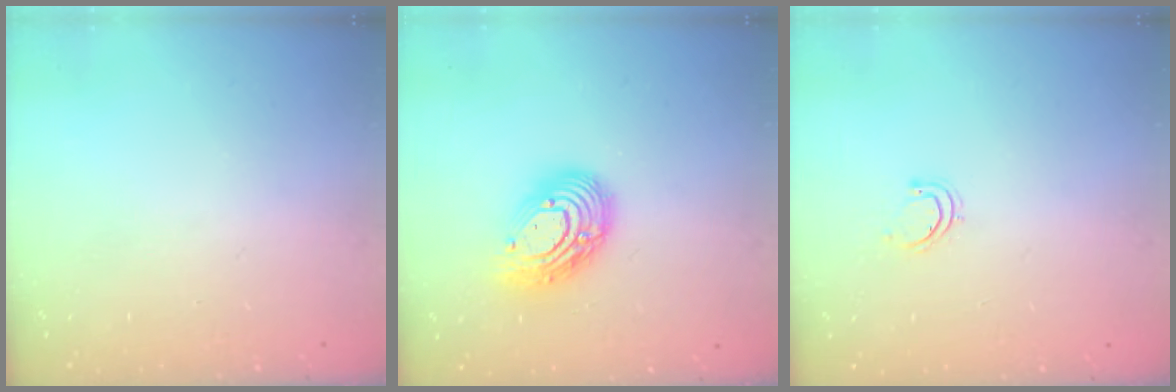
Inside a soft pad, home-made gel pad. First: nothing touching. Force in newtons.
{"total": 13.4, "press": 13.3, "slide": 1.4}
{"total": 3.8, "press": 3.5, "slide": 1.6}